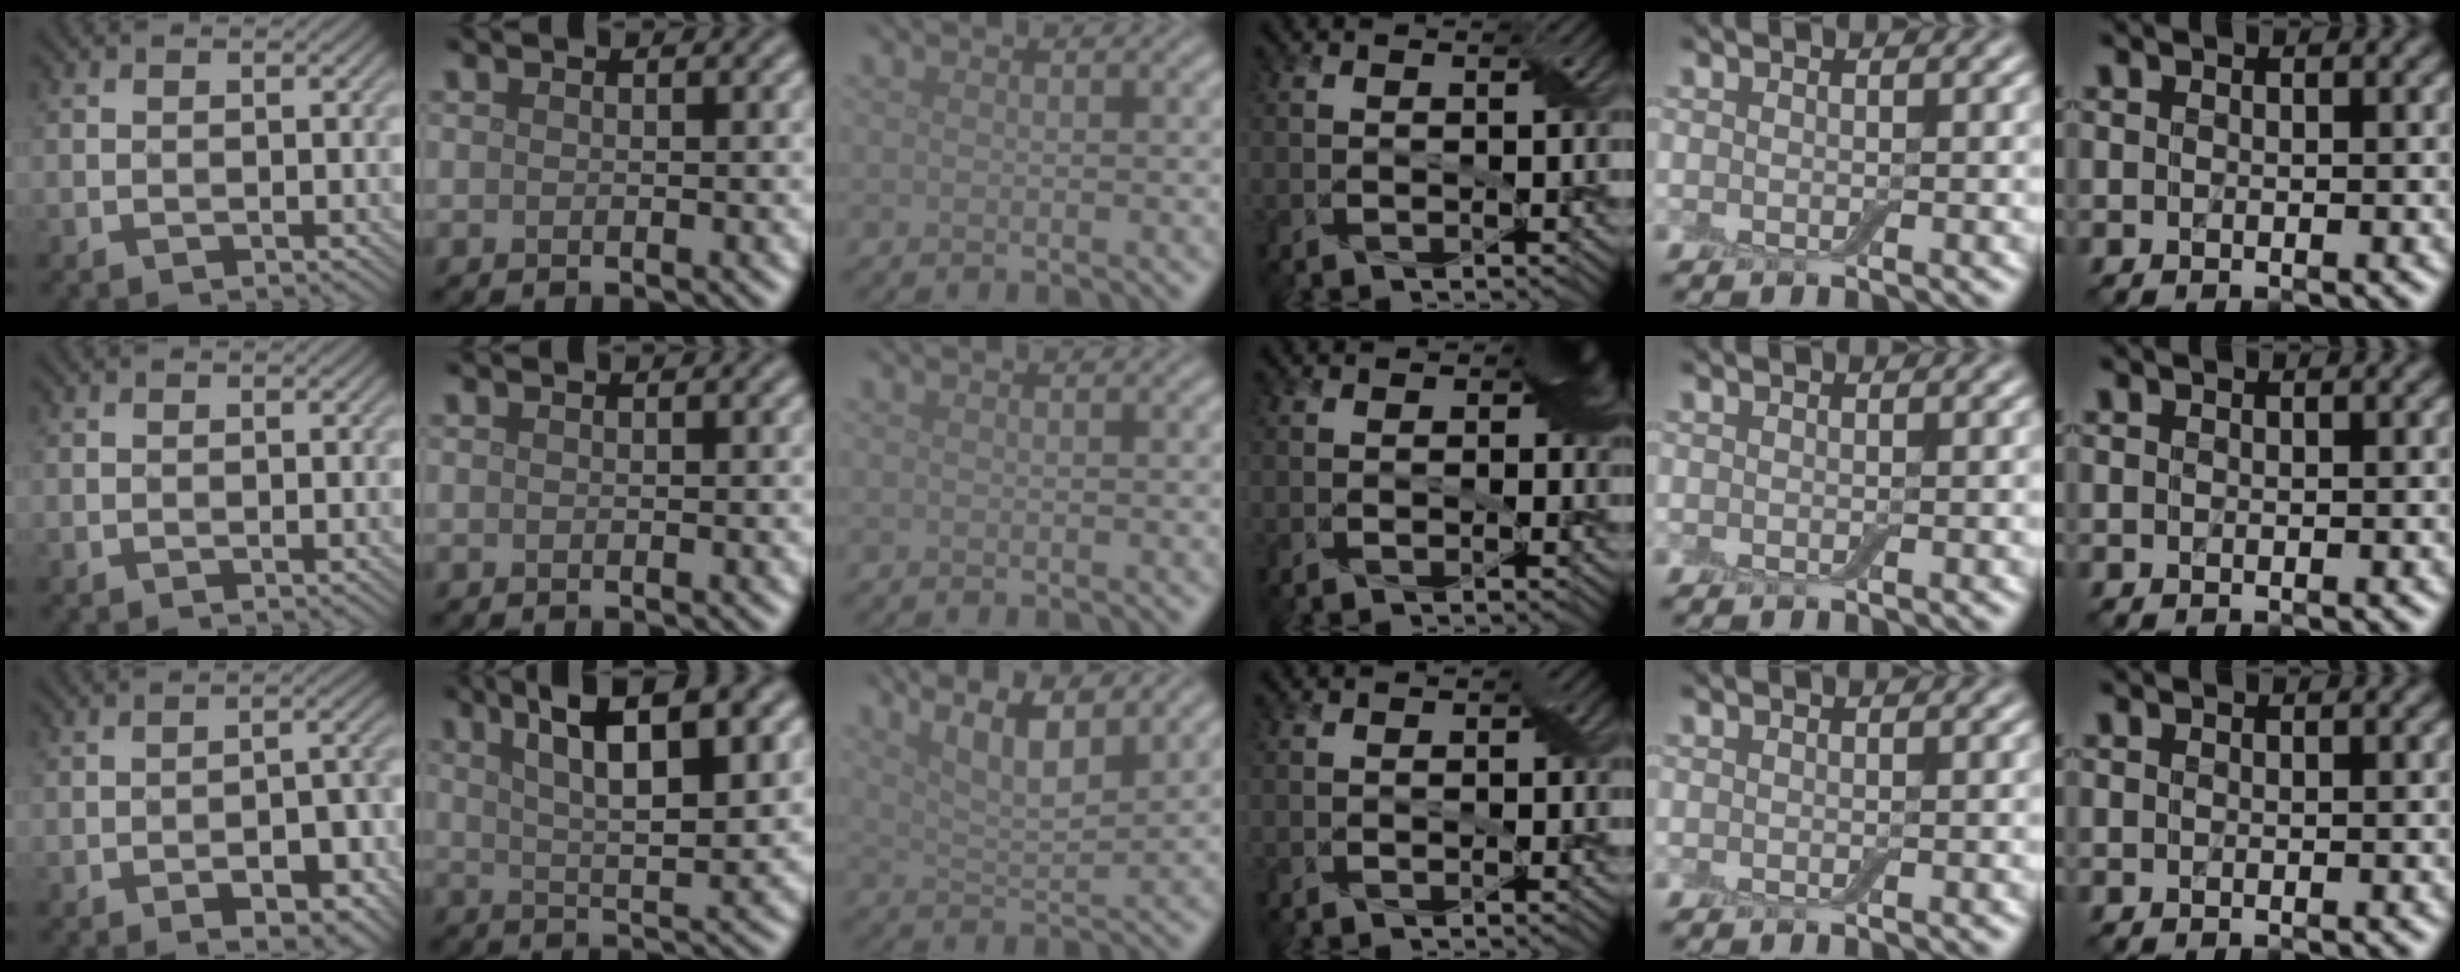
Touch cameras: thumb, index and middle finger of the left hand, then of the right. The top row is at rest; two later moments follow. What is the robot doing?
{"motion": "wrap", "object": "adhesive wrap"}